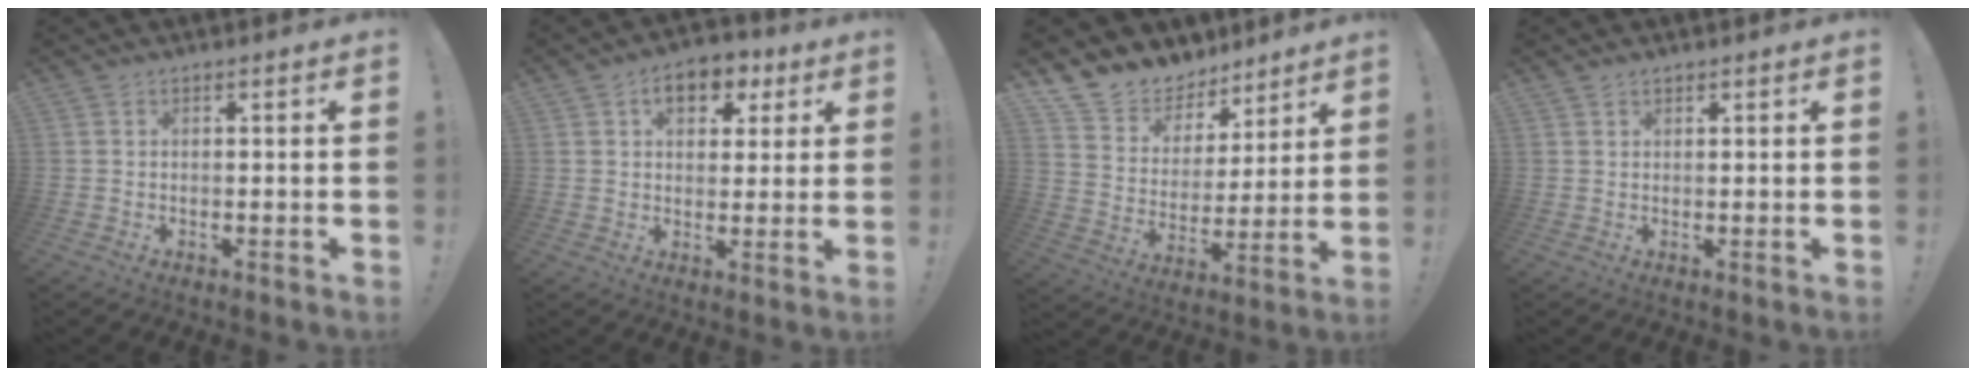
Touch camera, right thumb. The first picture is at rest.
{"total": 8.8, "force": [3.9, 5.8, 5.3], "torque": [-0.064, -0.014, 0.068]}
{"total": 10.9, "force": [8.5, 6.7, 1.4], "torque": [-0.040, -0.070, 0.162]}
{"total": 1.0, "force": [0.9, 0.5, 0.1], "torque": [0.000, -0.001, 0.018]}